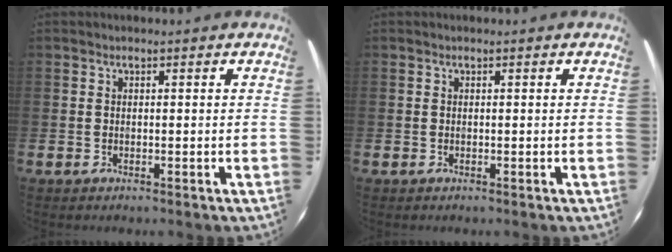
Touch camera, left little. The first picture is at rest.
{"total": 0.0}